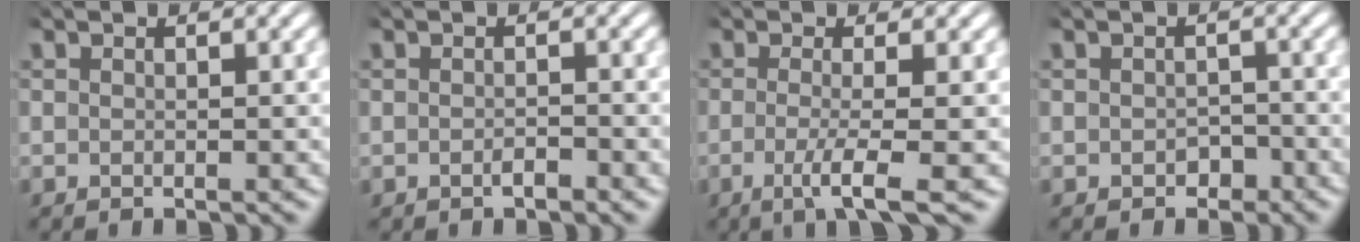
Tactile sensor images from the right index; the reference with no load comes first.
{"total": 0.9, "force": [-0.7, 0.4, 0.4], "torque": [-0.009, 0.003, -0.014]}
{"total": 3.8, "force": [-1.7, 0.1, 3.4], "torque": [-0.069, -0.022, -0.025]}
{"total": 1.7, "force": [-1.1, 1.3, 0.1], "torque": [0.001, -0.002, -0.021]}